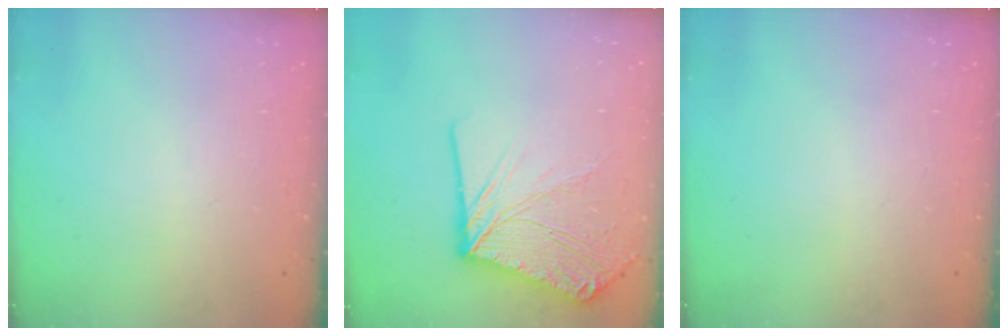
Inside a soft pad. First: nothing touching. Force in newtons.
{"total": 16.5, "press": 16.5, "slide": 1.2}
{"total": 0.0}